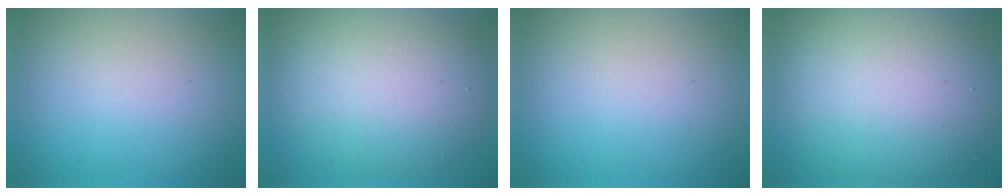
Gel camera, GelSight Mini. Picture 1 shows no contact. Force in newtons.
{"total": 7.9, "press": 7.9, "slide": 0.6}
{"total": 0.0}
{"total": 12.2, "press": 12.2, "slide": 0.8}